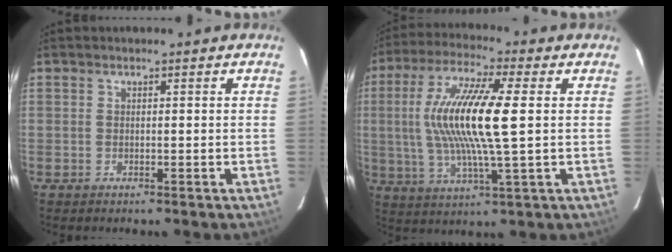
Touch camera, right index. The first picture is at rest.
{"total": 16.3, "force": [1.5, 2.2, 16.0], "torque": [-0.309, 0.001, 0.026]}